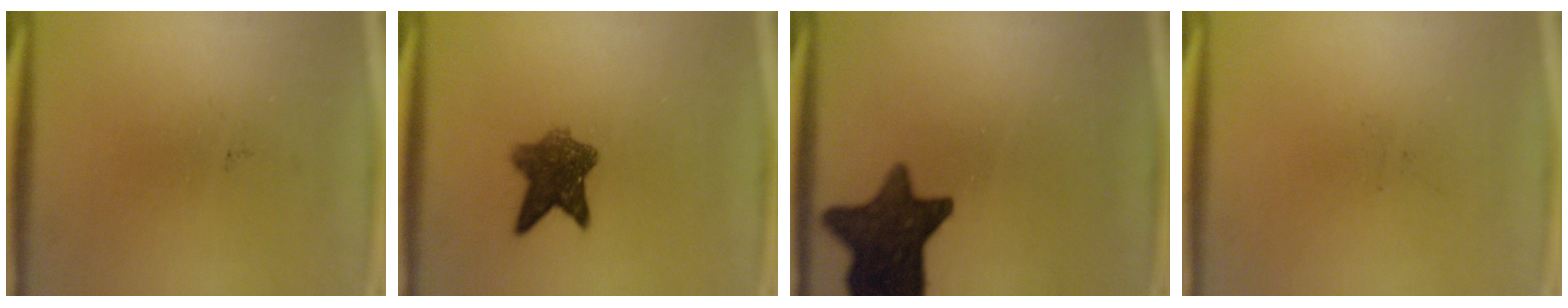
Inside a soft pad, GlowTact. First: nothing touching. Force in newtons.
{"total": 7.1}
{"total": 13.9}
{"total": 0.0}